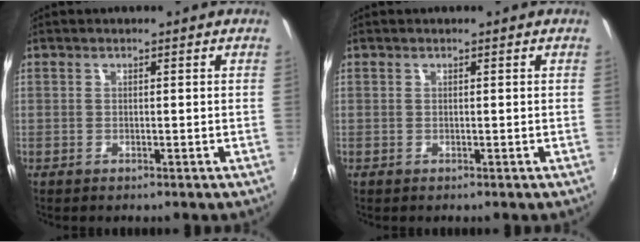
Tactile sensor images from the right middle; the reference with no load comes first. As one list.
[{"total": 0.0}]